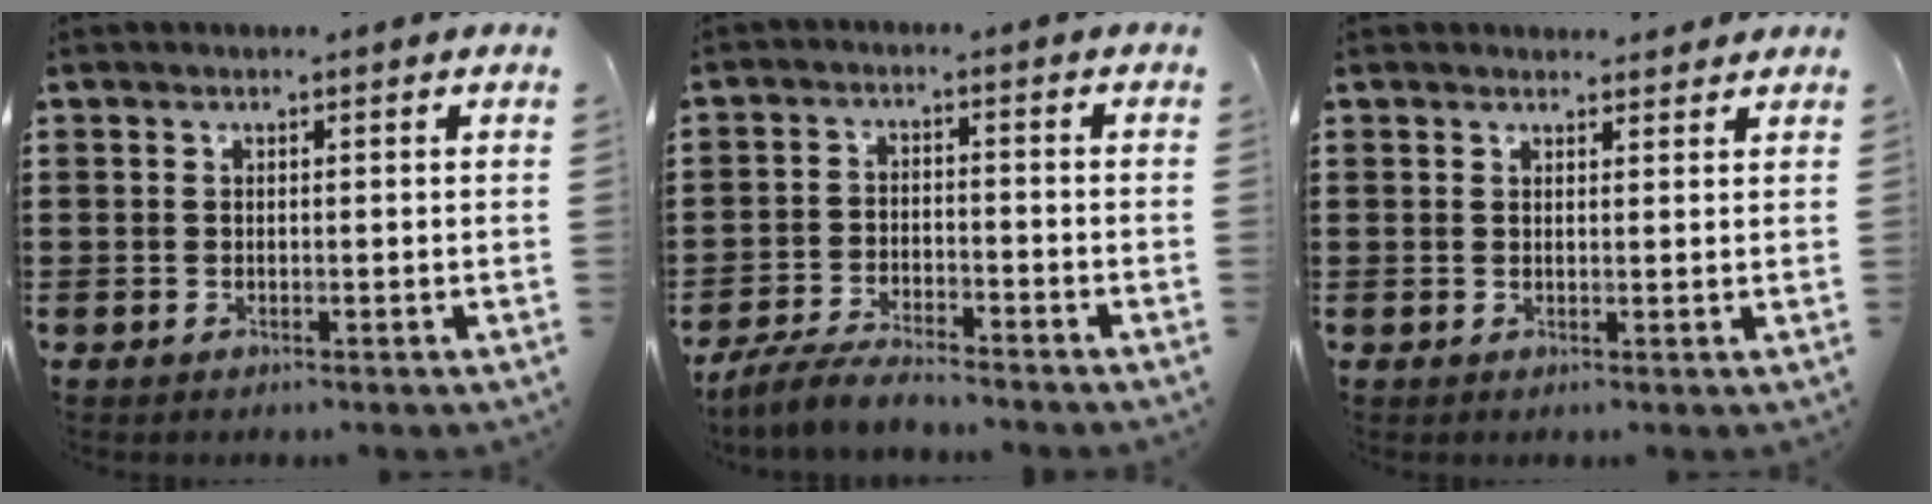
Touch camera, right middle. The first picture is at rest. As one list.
[{"total": 4.9, "force": [-4.6, 0.7, 1.6], "torque": [-0.042, -0.002, -0.093]}, {"total": 1.5, "force": [1.5, 0.4, 0.0], "torque": [0.004, 0.000, 0.027]}]